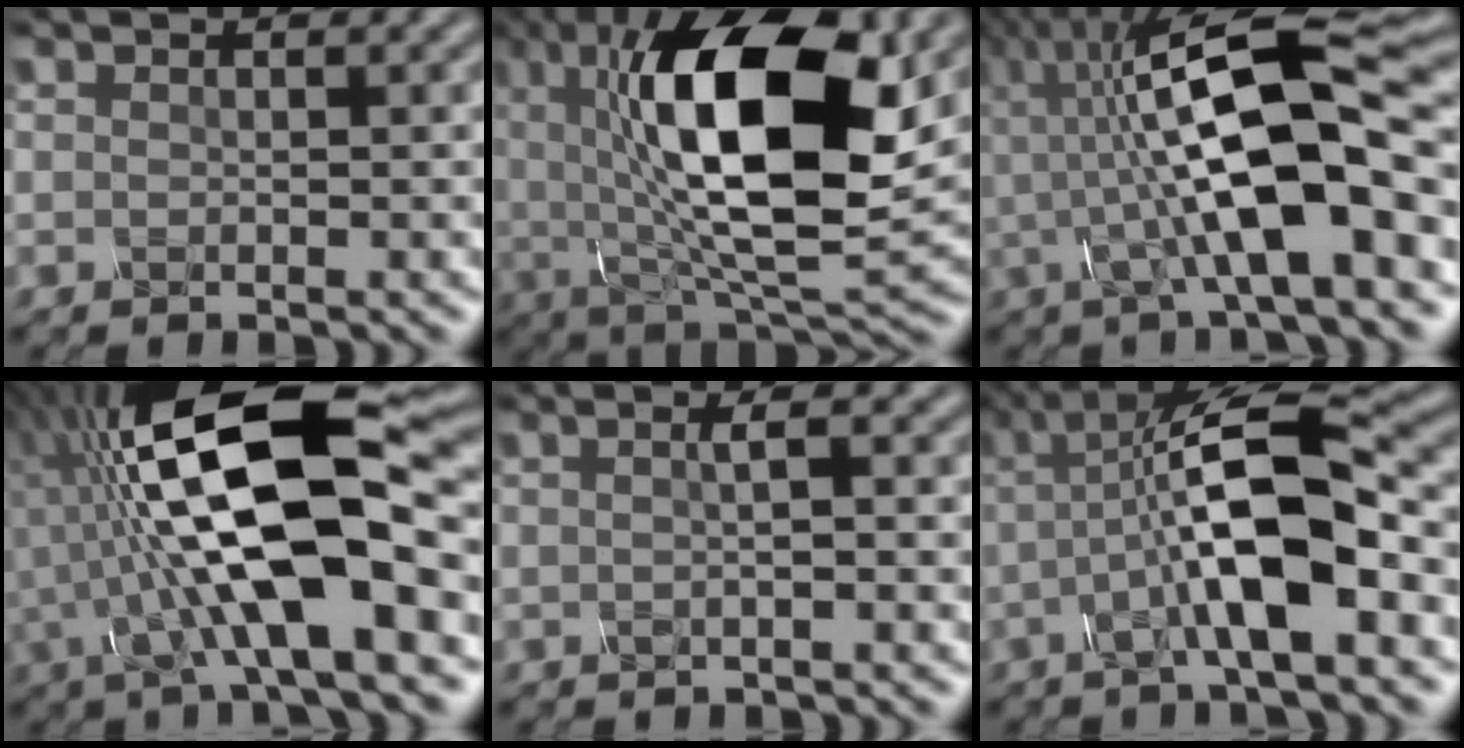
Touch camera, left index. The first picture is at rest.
{"total": 15.3, "force": [3.1, 6.1, 13.7], "torque": [-0.234, -0.003, 0.044]}
{"total": 13.7, "force": [-0.5, 3.7, 13.2], "torque": [-0.214, 0.022, -0.018]}
{"total": 14.9, "force": [-1.5, 5.2, 13.8], "torque": [-0.238, 0.017, -0.044]}
{"total": 2.0, "force": [-0.1, 0.6, 1.9], "torque": [-0.024, -0.001, -0.009]}
{"total": 10.0, "force": [-1.0, 2.7, 9.6], "torque": [-0.162, 0.016, -0.023]}